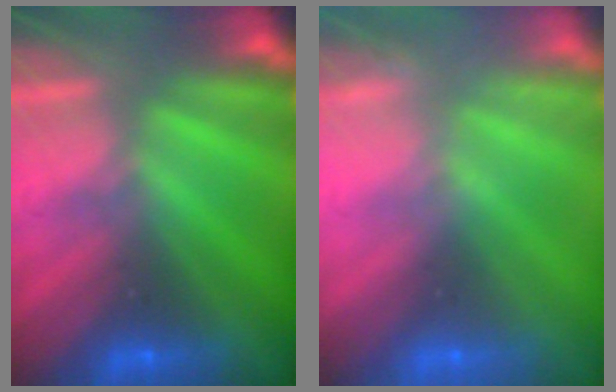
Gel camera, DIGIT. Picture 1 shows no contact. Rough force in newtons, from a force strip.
{"total": 2.4}